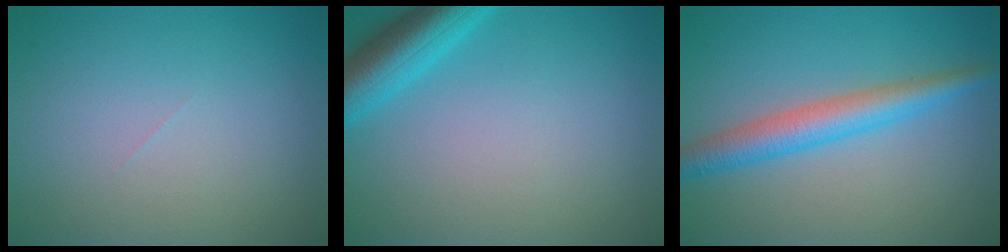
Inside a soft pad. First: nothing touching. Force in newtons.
{"total": 4.9, "press": 4.9, "slide": 0.3}
{"total": 4.2, "press": 4.2, "slide": 0.1}